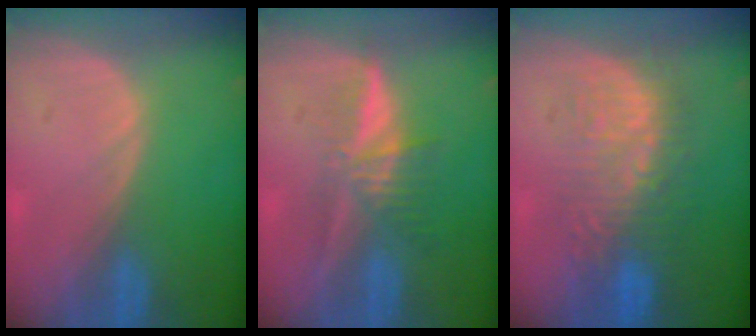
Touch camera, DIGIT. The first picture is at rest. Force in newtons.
{"total": 5.8, "press": 5.5, "slide": 2.0}
{"total": 9.0, "press": 8.8, "slide": 1.6}